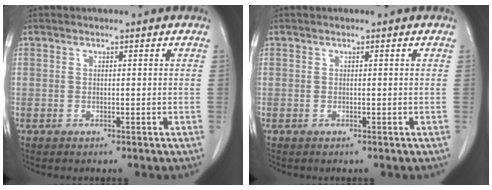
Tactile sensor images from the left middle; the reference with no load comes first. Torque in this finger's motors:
{"motor_torque": [0.03, -0.06, 0.07, 0.01]}